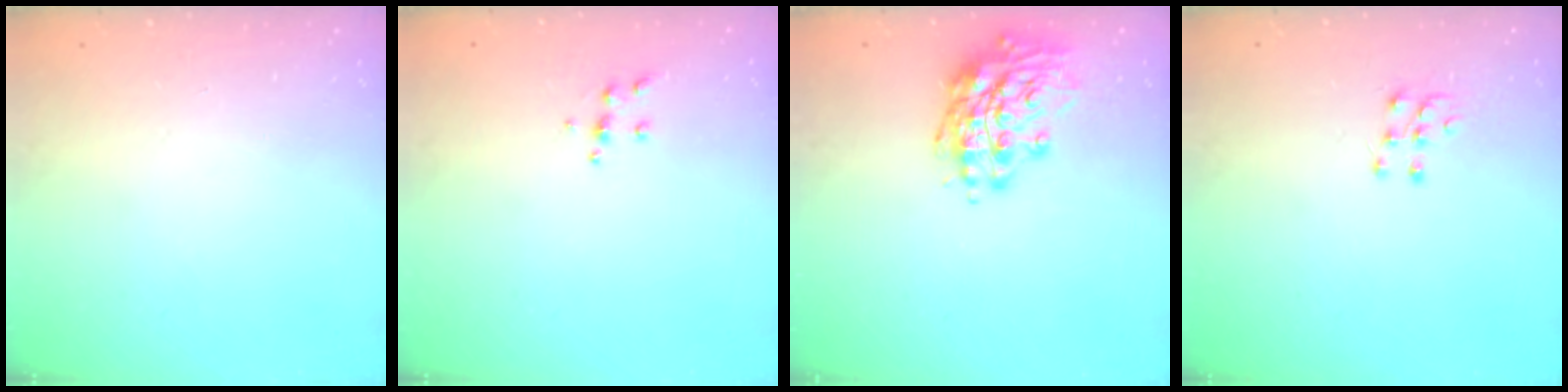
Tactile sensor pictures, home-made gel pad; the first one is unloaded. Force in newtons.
{"total": 5.3, "press": 5.2, "slide": 0.5}
{"total": 16.0, "press": 15.8, "slide": 2.7}
{"total": 6.0, "press": 5.9, "slide": 0.4}